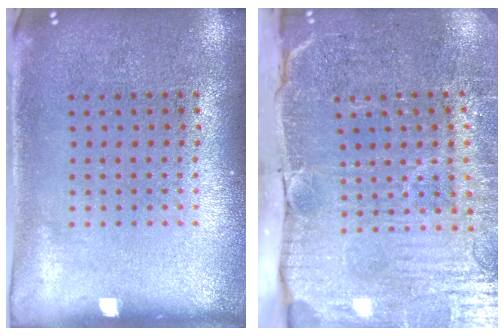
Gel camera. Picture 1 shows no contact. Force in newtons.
{"total": 5.0, "press": 4.3, "slide": 2.6}